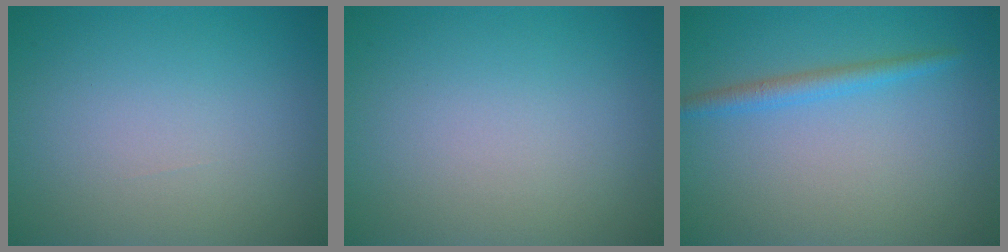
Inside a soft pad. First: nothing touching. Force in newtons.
{"total": 0.0}
{"total": 1.9, "press": 1.8, "slide": 0.2}